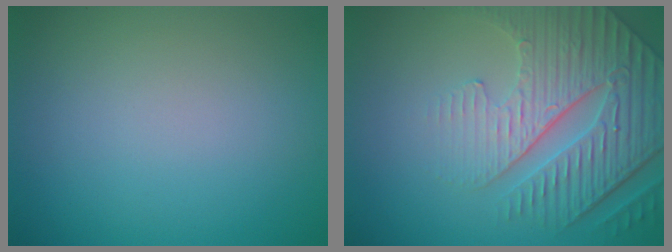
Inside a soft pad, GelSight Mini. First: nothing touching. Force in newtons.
{"total": 5.7, "press": 5.1, "slide": 2.6}